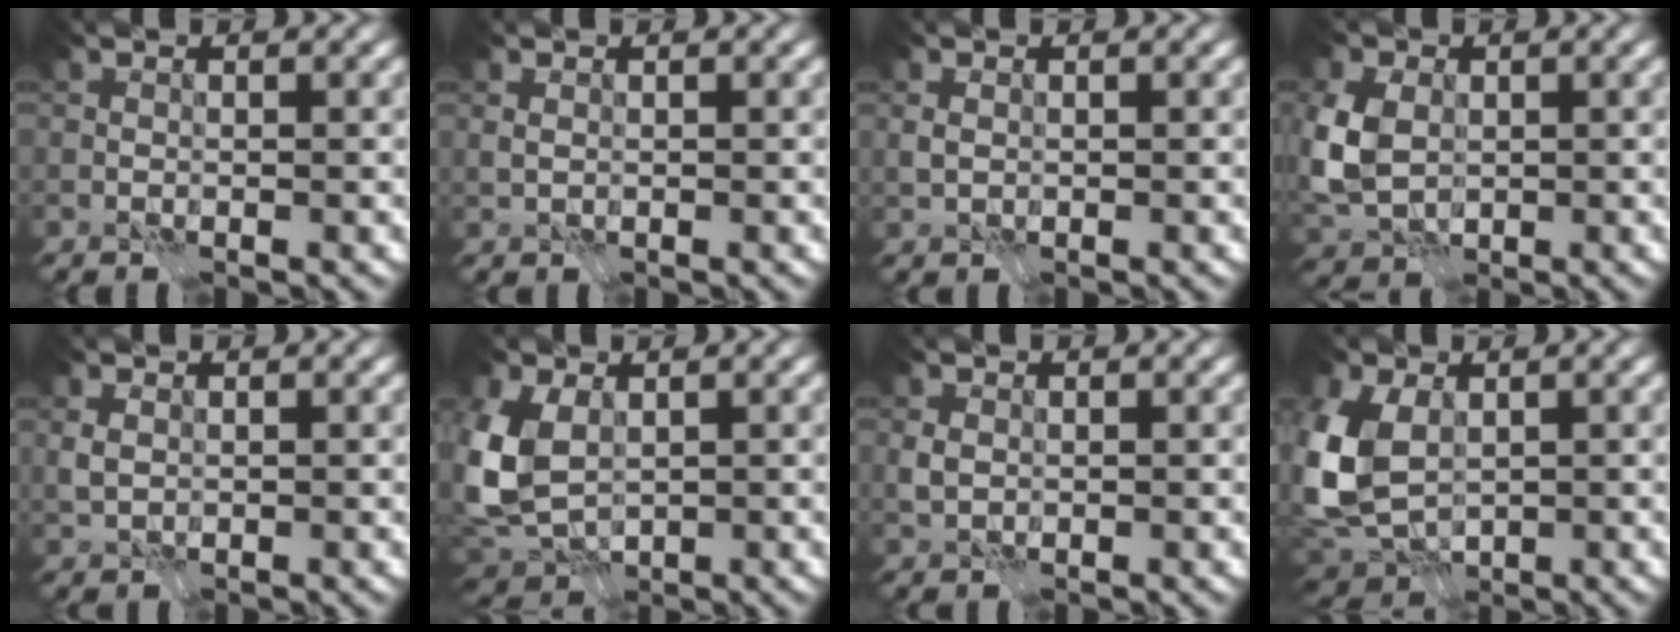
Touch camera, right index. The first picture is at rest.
{"total": 0.7, "force": [0.2, 0.5, 0.5], "torque": [-0.015, 0.001, 0.006]}
{"total": 1.2, "force": [0.1, 0.9, 0.7], "torque": [-0.019, 0.000, 0.003]}
{"total": 6.5, "force": [0.2, 4.9, 4.2], "torque": [-0.123, -0.002, 0.001]}
{"total": 1.6, "force": [0.1, 1.2, 1.0], "torque": [-0.027, 0.000, 0.005]}
{"total": 7.1, "force": [0.7, 5.0, 5.1], "torque": [-0.131, -0.008, 0.012]}
{"total": 1.3, "force": [0.0, 1.1, 0.8], "torque": [-0.019, 0.001, 0.000]}
{"total": 8.5, "force": [0.6, 5.9, 6.0], "torque": [-0.167, -0.011, 0.009]}